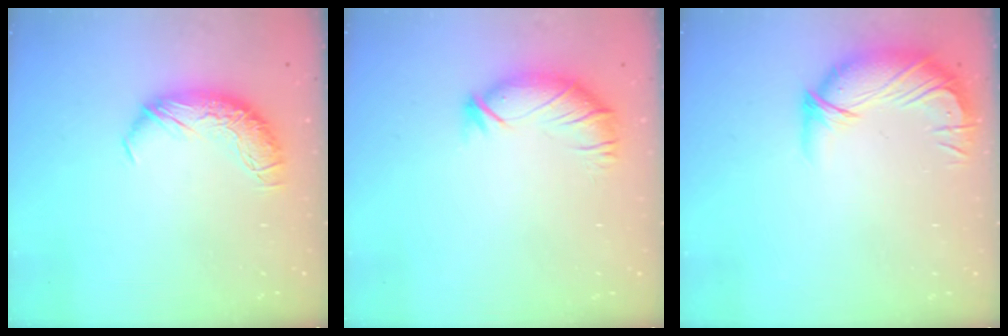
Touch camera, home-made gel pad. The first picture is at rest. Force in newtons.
{"total": 3.0, "press": 2.5, "slide": 1.6}
{"total": 2.9, "press": 0.1, "slide": 2.9}